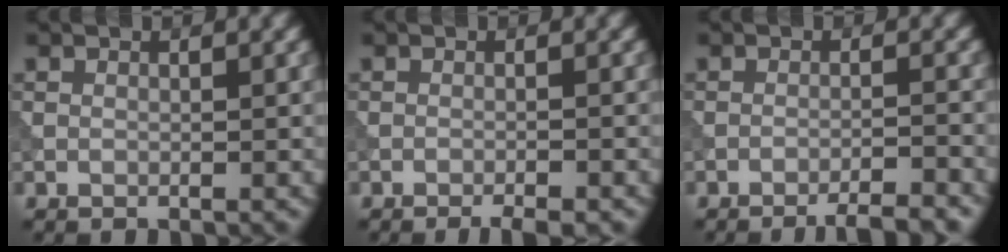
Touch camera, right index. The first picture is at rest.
{"total": 2.2, "force": [-1.7, 0.4, 1.4], "torque": [-0.021, 0.005, -0.025]}
{"total": 4.6, "force": [-4.0, 0.7, 2.3], "torque": [-0.024, 0.009, -0.059]}